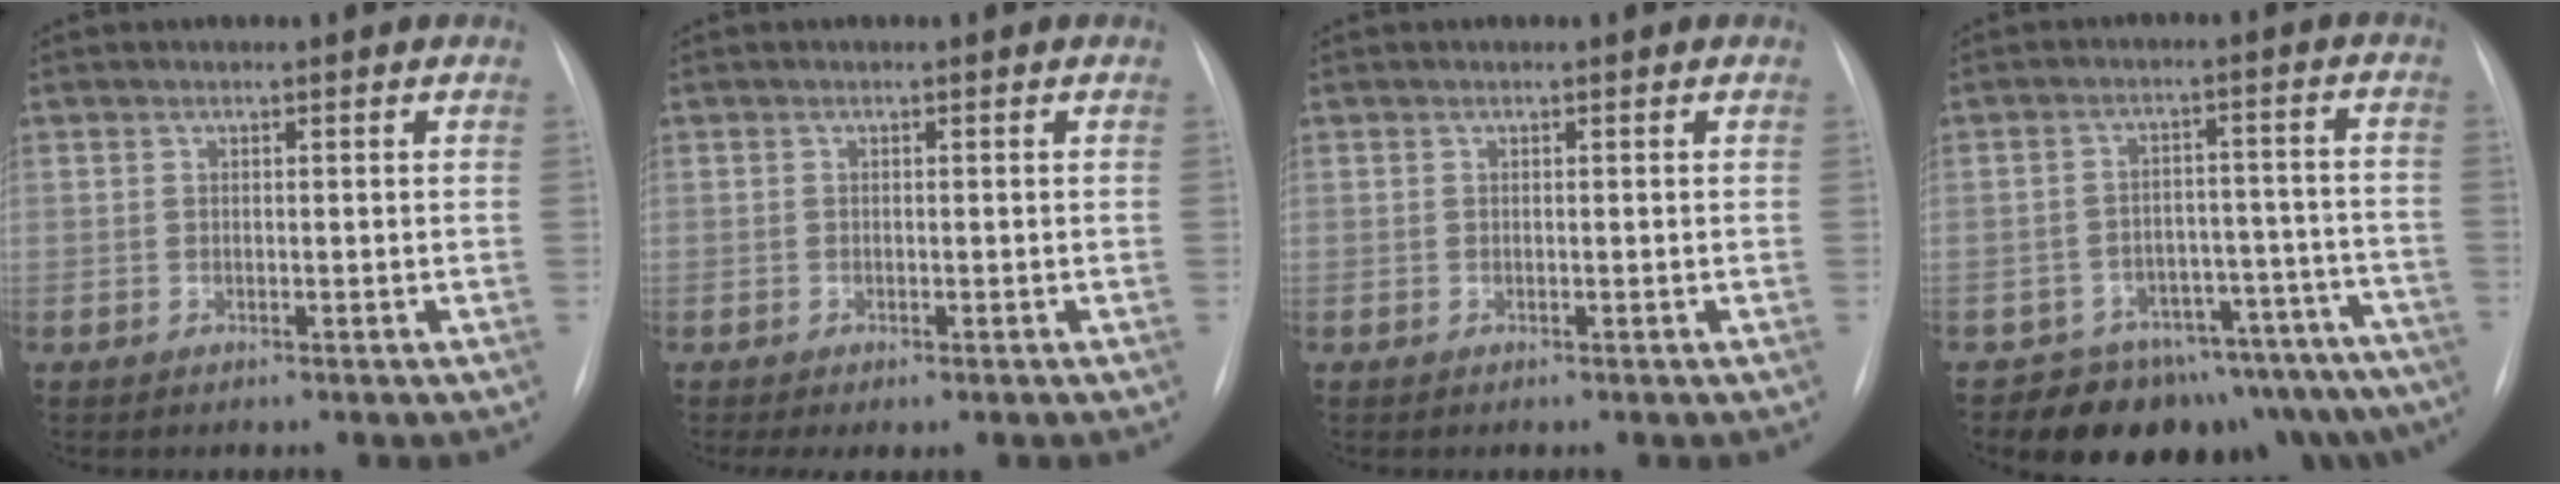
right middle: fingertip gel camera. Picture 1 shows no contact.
{"total": 1.4, "force": [-0.9, 0.6, 1.0], "torque": [-0.012, -0.002, -0.009]}
{"total": 0.0}
{"total": 15.3, "force": [-13.4, 6.4, 3.5], "torque": [0.000, 0.057, -0.165]}